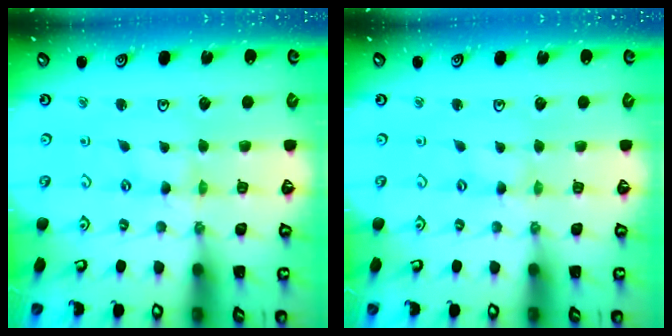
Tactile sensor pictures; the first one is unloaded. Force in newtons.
{"total": 0.0}